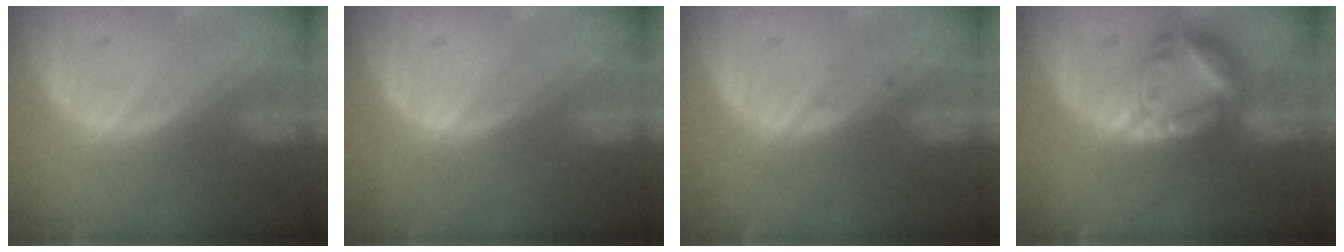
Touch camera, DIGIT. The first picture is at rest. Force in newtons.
{"total": 0.0}
{"total": 0.7, "press": 0.4, "slide": 0.5}
{"total": 8.2, "press": 7.1, "slide": 4.0}